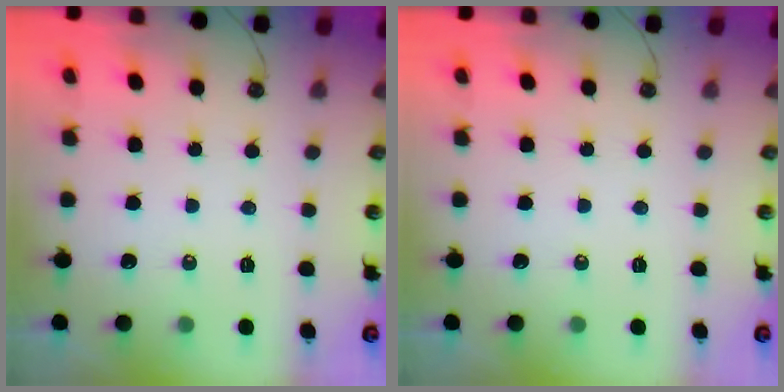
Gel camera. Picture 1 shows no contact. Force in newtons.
{"total": 0.0}